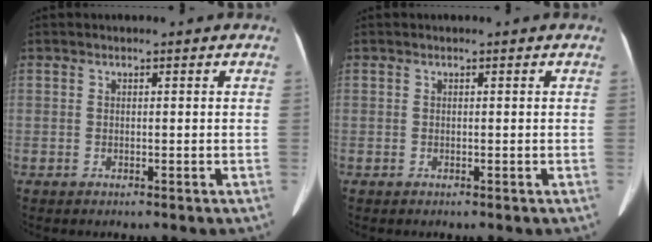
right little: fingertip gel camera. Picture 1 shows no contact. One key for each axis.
{"total": 0.0}